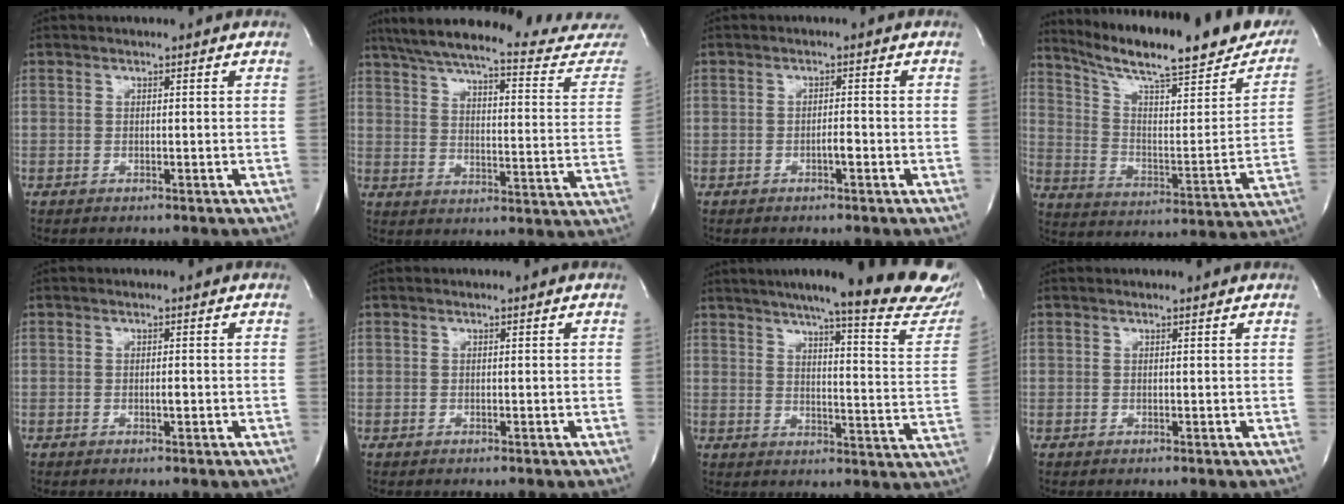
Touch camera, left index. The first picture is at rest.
{"total": 27.7, "force": [25.2, 2.3, 11.5], "torque": [-0.172, -0.080, 0.312]}
{"total": 1.6, "force": [-1.1, 0.1, 1.1], "torque": [-0.019, -0.003, -0.020]}
{"total": 25.8, "force": [20.6, 3.9, 15.0], "torque": [-0.235, -0.039, 0.284]}
{"total": 0.9, "force": [-0.6, 0.0, 0.7], "torque": [-0.012, -0.006, -0.010]}
{"total": 0.0}
{"total": 24.8, "force": [20.8, 1.7, 13.4], "torque": [-0.188, -0.074, 0.245]}
{"total": 0.8, "force": [0.8, 0.1, 0.1], "torque": [-0.009, 0.003, 0.007]}